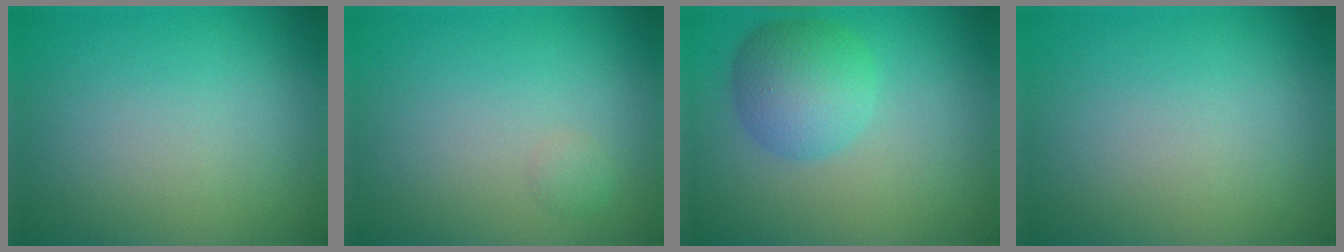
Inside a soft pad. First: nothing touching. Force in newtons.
{"total": 0.7, "press": 0.7, "slide": 0.0}
{"total": 4.6, "press": 4.6, "slide": 0.2}
{"total": 0.0}